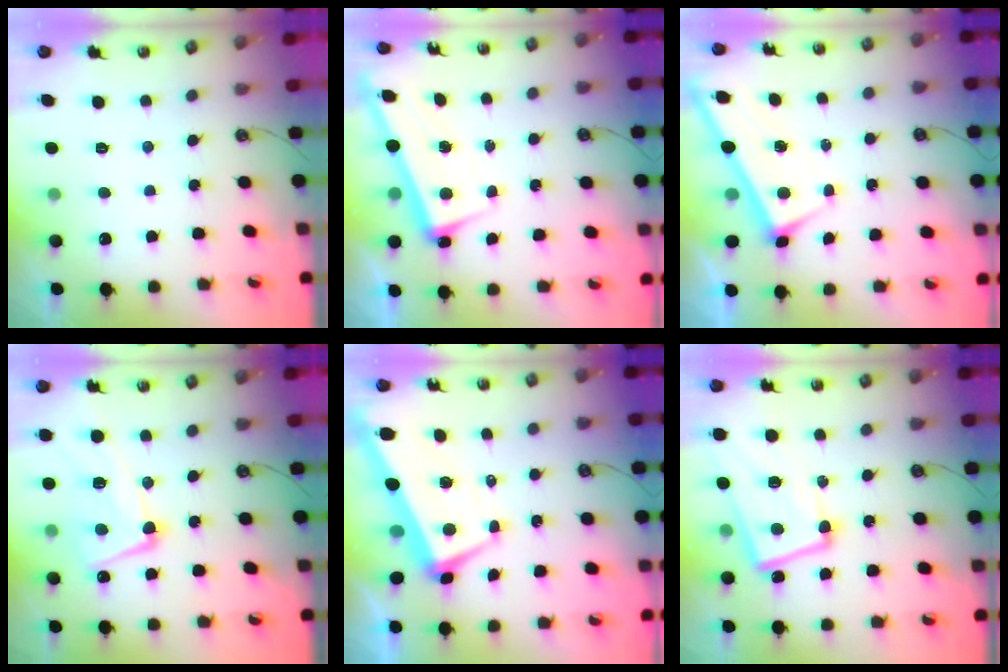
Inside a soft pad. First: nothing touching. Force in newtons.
{"total": 2.4, "press": 2.2, "slide": 0.9}
{"total": 2.7, "press": 2.7, "slide": 0.4}
{"total": 10.5, "press": 10.4, "slide": 1.1}
{"total": 2.0, "press": 1.6, "slide": 1.2}
{"total": 8.3, "press": 8.1, "slide": 1.7}